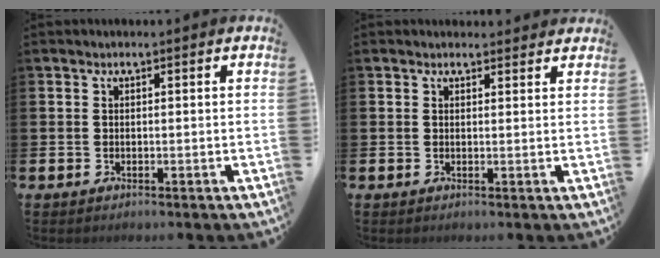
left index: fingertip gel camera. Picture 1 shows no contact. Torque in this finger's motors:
{"motor_torque": [1.11, -1.02, 0.24, -0.01]}